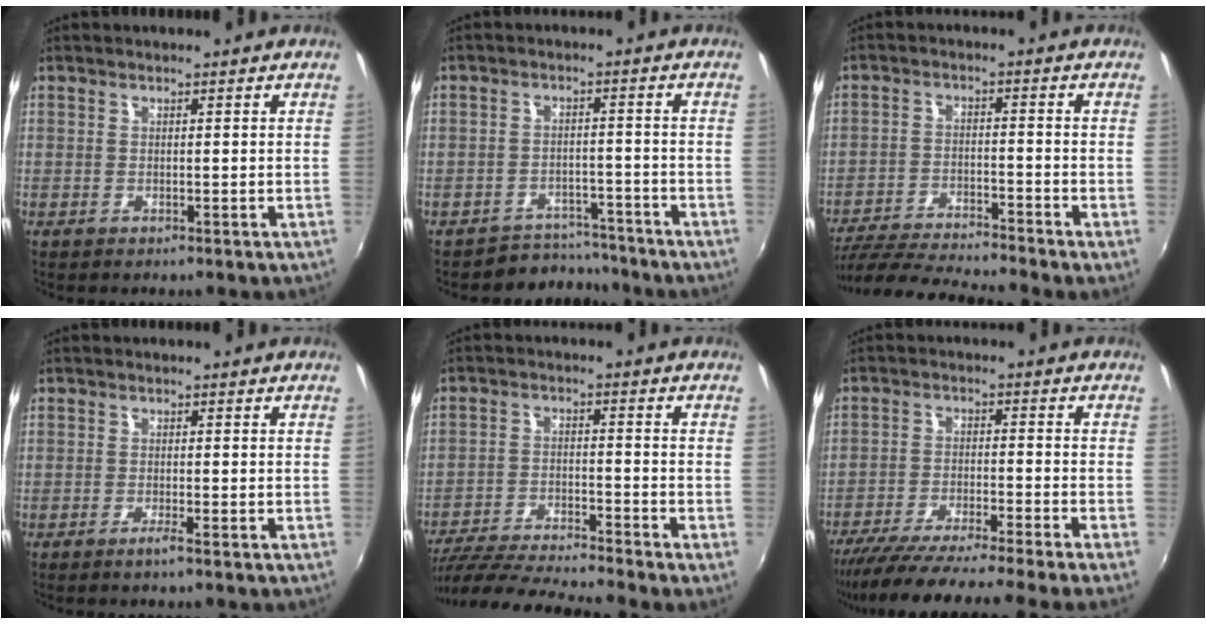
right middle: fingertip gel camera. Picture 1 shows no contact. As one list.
[{"total": 6.0, "force": [-5.3, 2.7, -0.8], "torque": [0.009, 0.022, -0.078]}, {"total": 12.9, "force": [-11.9, -0.4, 5.1], "torque": [-0.116, -0.021, -0.208]}, {"total": 1.4, "force": [-1.0, -0.1, 0.9], "torque": [-0.022, -0.003, -0.023]}, {"total": 14.3, "force": [-12.9, -0.9, 6.2], "torque": [-0.133, -0.029, -0.227]}, {"total": 15.8, "force": [-14.1, -2.6, 6.8], "torque": [-0.133, -0.040, -0.226]}]